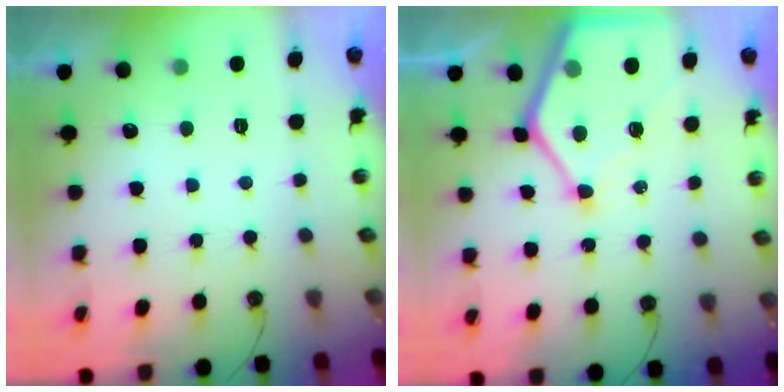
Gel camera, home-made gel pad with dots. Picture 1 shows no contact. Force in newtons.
{"total": 13.7, "press": 13.6, "slide": 1.5}